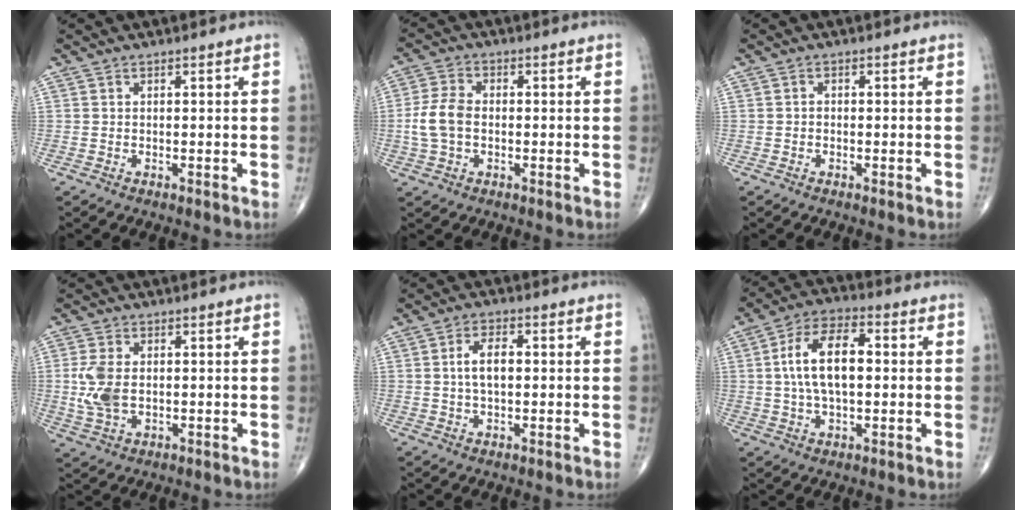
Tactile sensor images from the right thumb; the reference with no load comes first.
{"total": 6.9, "force": [-0.7, 4.6, 5.1], "torque": [-0.111, 0.015, -0.017]}
{"total": 0.8, "force": [-0.3, 0.6, 0.5], "torque": [-0.004, 0.003, -0.006]}
{"total": 7.1, "force": [0.0, 4.3, 5.6], "torque": [-0.126, 0.000, 0.005]}
{"total": 5.4, "force": [0.4, 2.8, 4.6], "torque": [-0.088, 0.010, 0.006]}
{"total": 14.0, "force": [1.2, 7.1, 12.0], "torque": [-0.222, 0.023, 0.017]}